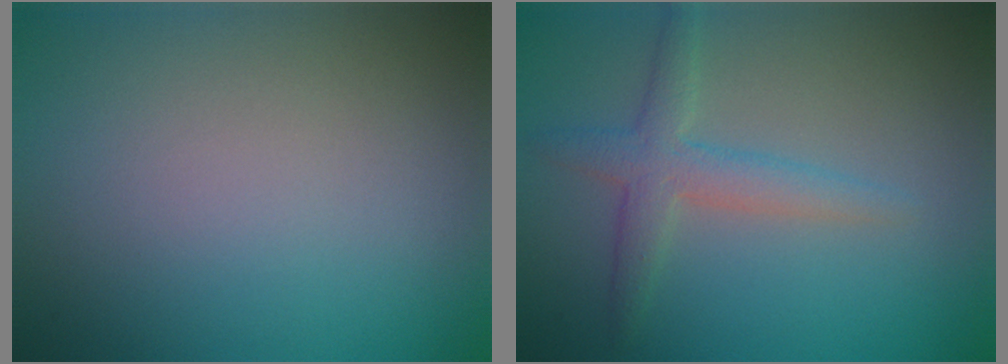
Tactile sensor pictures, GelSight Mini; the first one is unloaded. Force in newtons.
{"total": 3.0, "press": 3.0, "slide": 0.1}